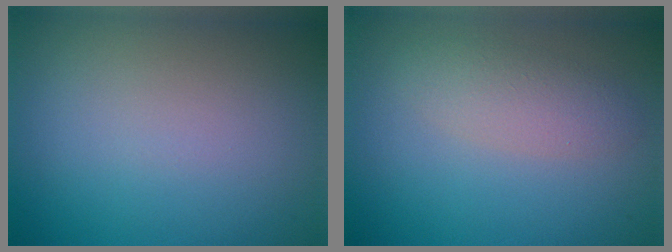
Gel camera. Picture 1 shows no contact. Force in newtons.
{"total": 2.4, "press": 2.4, "slide": 0.1}